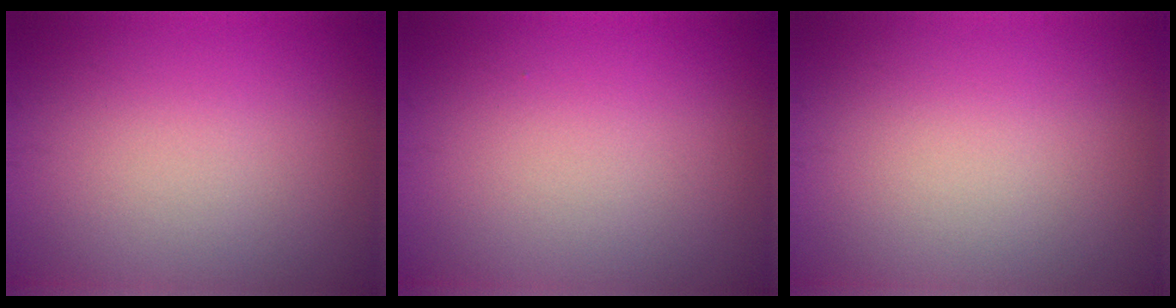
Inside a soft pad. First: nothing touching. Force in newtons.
{"total": 0.0}
{"total": 0.0}